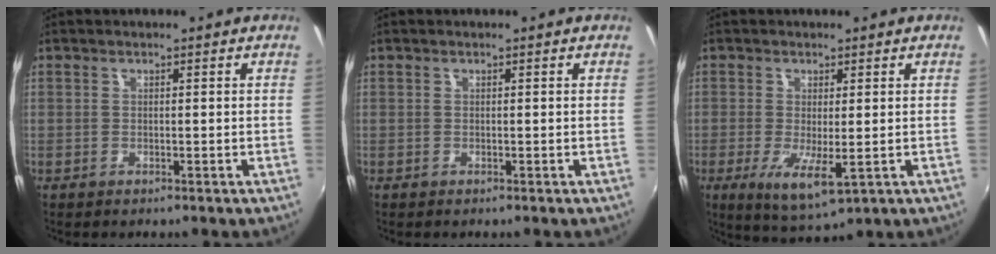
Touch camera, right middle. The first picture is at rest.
{"total": 0.0}
{"total": 6.8, "force": [-1.6, 1.9, 6.4], "torque": [-0.125, -0.025, -0.022]}